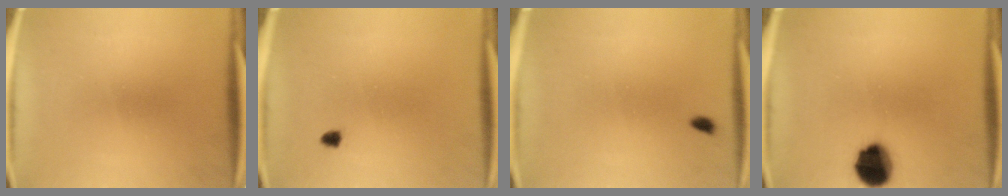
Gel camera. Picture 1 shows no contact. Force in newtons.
{"total": 1.0}
{"total": 0.7}
{"total": 10.8}